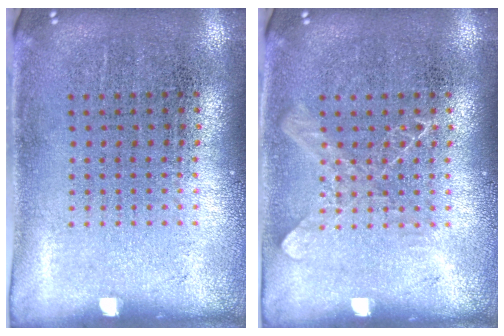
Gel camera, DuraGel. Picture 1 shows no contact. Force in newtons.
{"total": 1.1, "press": 1.1, "slide": 0.2}